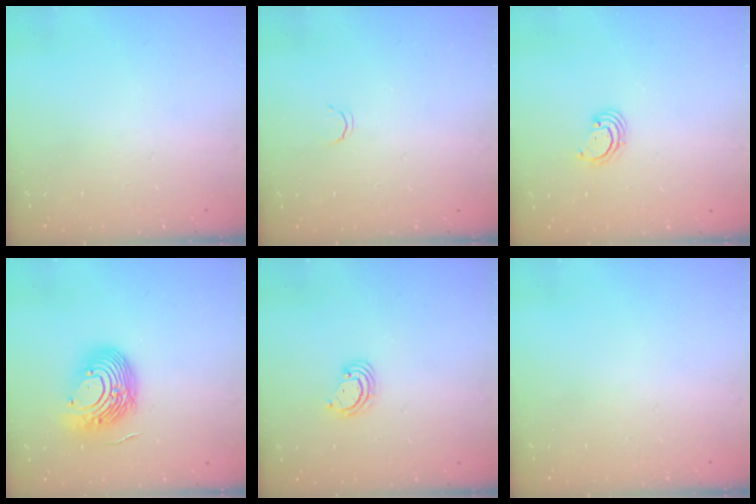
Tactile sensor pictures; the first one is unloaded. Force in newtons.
{"total": 2.1, "press": 2.1, "slide": 0.4}
{"total": 2.6, "press": 2.6, "slide": 0.3}
{"total": 12.7, "press": 12.3, "slide": 2.9}
{"total": 2.9, "press": 2.9, "slide": 0.3}
{"total": 0.0}